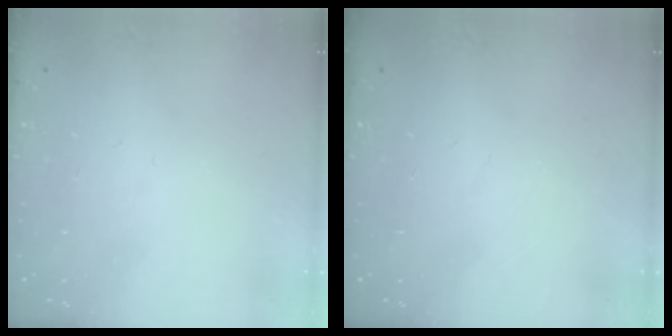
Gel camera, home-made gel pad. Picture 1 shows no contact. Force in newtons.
{"total": 0.0}